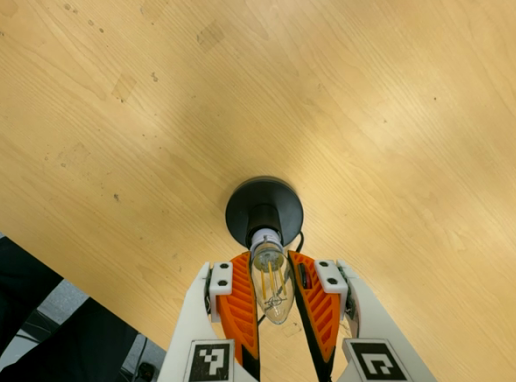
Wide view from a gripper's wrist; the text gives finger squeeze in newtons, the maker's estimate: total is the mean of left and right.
{"total": 12.9, "left": 12.3, "right": 13.5}